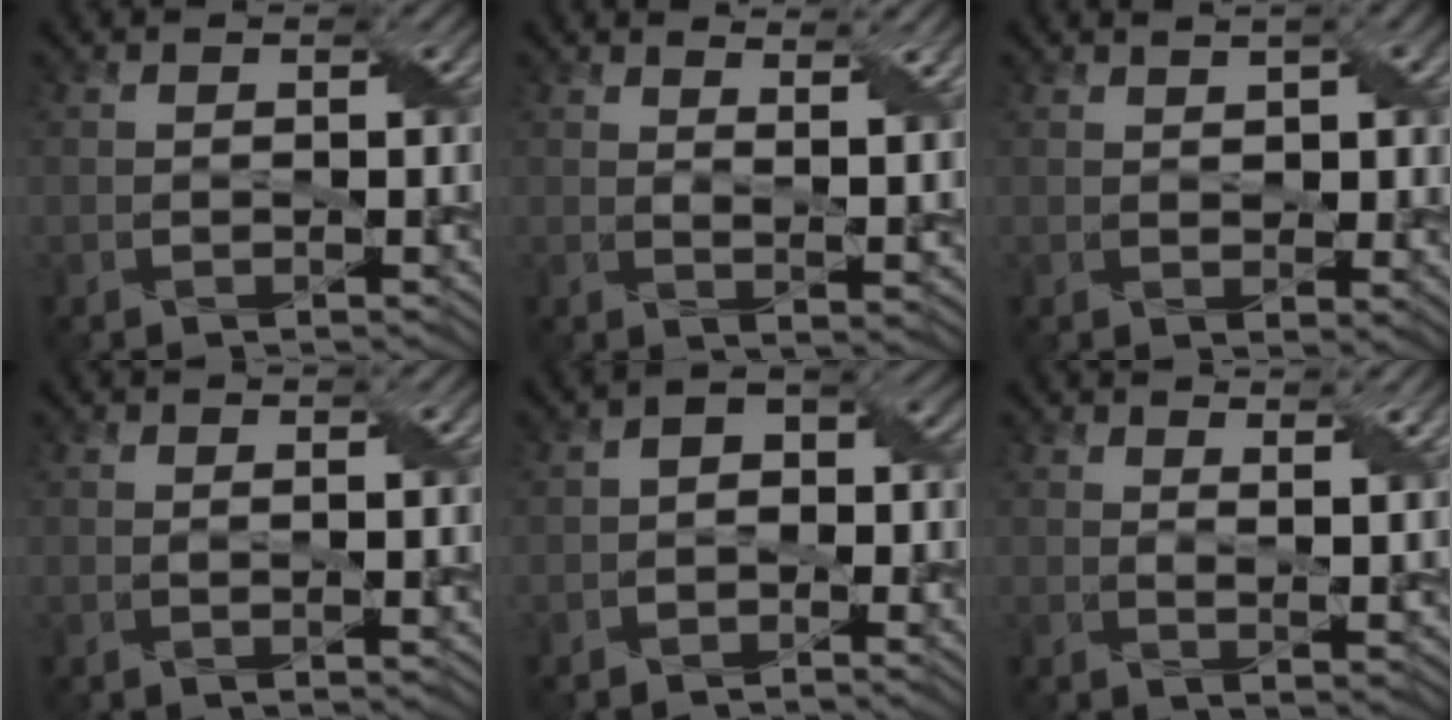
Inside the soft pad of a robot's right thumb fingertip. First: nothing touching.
{"total": 4.9, "force": [3.4, 0.8, 3.4], "torque": [-0.066, -0.005, 0.062]}
{"total": 3.1, "force": [1.4, 1.7, 2.2], "torque": [-0.039, -0.003, 0.031]}
{"total": 1.2, "force": [0.6, 0.0, 1.0], "torque": [-0.022, 0.003, 0.010]}
{"total": 3.5, "force": [-1.2, 2.4, 2.2], "torque": [-0.033, 0.004, -0.029]}
{"total": 4.6, "force": [3.0, 0.7, 3.4], "torque": [-0.069, -0.002, 0.056]}